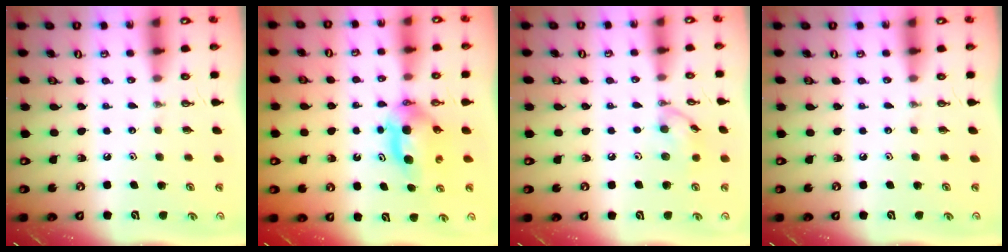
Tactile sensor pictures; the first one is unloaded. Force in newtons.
{"total": 5.5, "press": 5.1, "slide": 2.0}
{"total": 8.9, "press": 8.9, "slide": 0.5}
{"total": 0.0}